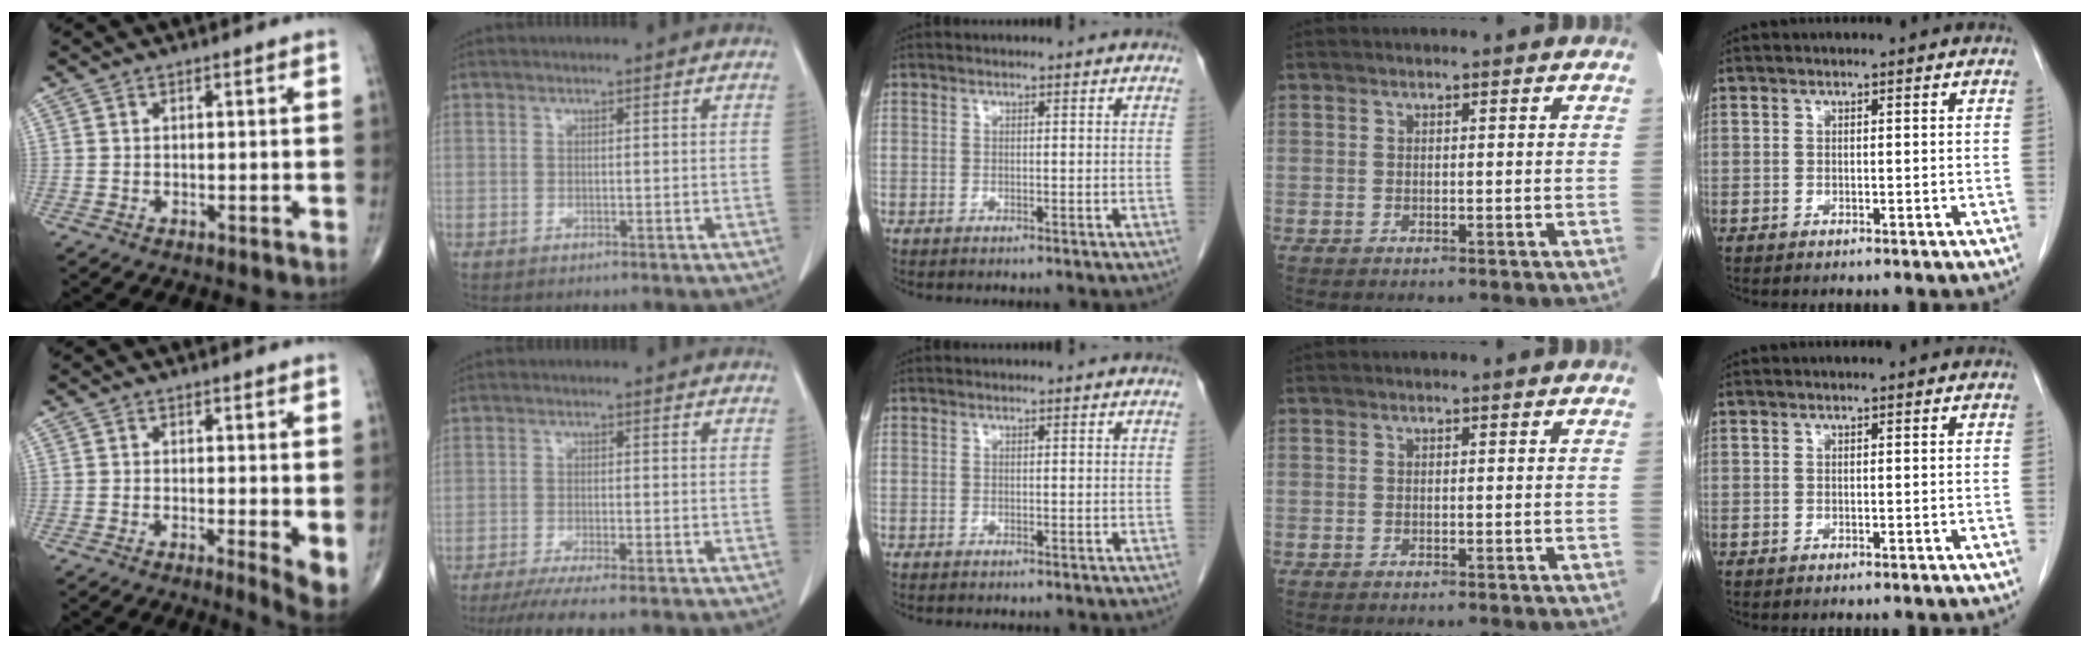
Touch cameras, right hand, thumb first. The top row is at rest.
{"thumb": {"total": 3.9, "force": [-0.3, 0.8, 3.8], "torque": [-0.057, -0.013, -0.010]}, "index": {"total": 10.6, "force": [-9.1, 0.7, 5.4], "torque": [-0.067, -0.020, -0.136]}}